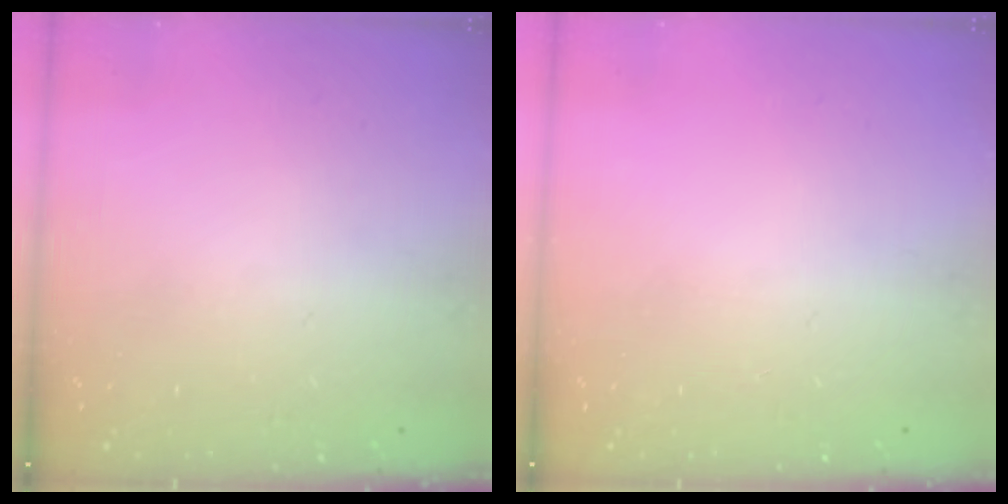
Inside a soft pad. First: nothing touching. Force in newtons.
{"total": 0.0}